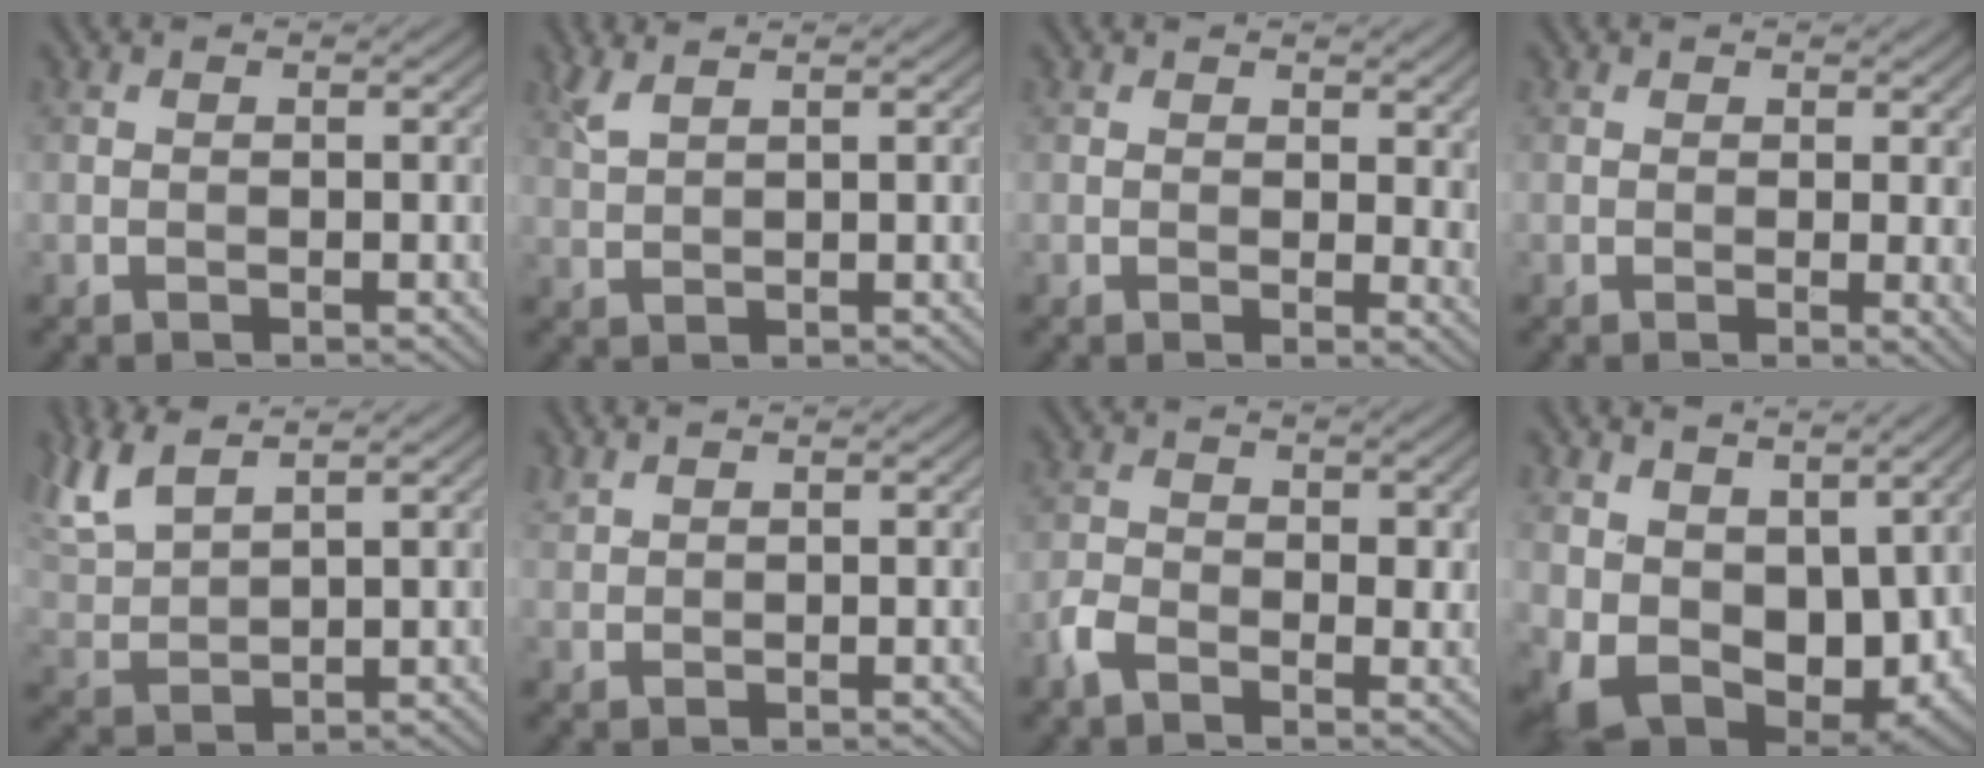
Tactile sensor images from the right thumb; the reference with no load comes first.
{"total": 2.2, "force": [1.6, 0.4, 1.5], "torque": [-0.039, 0.010, 0.040]}
{"total": 3.3, "force": [1.3, 1.9, 2.4], "torque": [-0.027, -0.004, 0.020]}
{"total": 1.8, "force": [0.6, 0.7, 1.5], "torque": [-0.020, -0.005, 0.009]}
{"total": 6.9, "force": [5.0, 2.0, 4.3], "torque": [-0.119, 0.020, 0.107]}
{"total": 1.1, "force": [1.1, 0.2, 0.3], "torque": [-0.017, 0.005, 0.030]}
{"total": 4.0, "force": [-1.6, 2.4, 2.7], "torque": [-0.057, -0.001, -0.038]}
{"total": 11.7, "force": [3.7, 7.7, 8.0], "torque": [-0.181, -0.025, 0.086]}